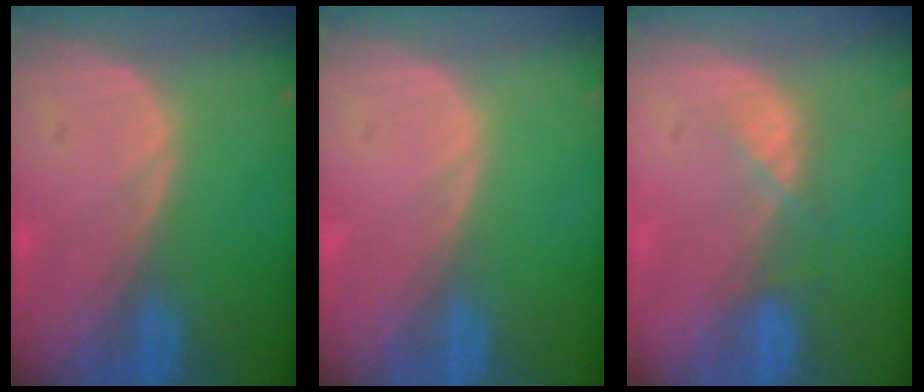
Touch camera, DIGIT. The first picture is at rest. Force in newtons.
{"total": 0.0}
{"total": 2.6, "press": 2.5, "slide": 0.8}